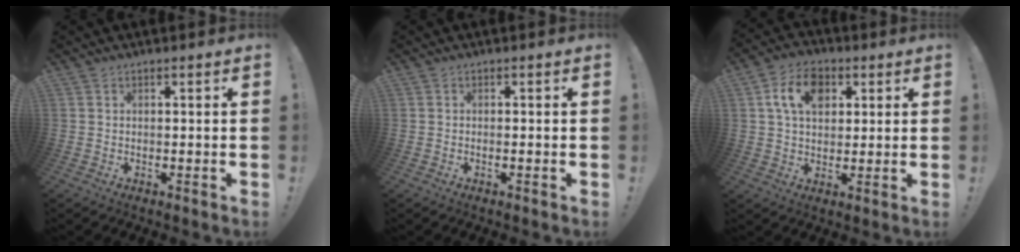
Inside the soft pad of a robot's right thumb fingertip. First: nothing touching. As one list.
[{"total": 0.6, "force": [-0.3, -0.2, 0.5], "torque": [-0.009, 0.000, -0.006]}, {"total": 11.3, "force": [3.7, 8.0, 7.0], "torque": [-0.114, 0.011, 0.070]}]